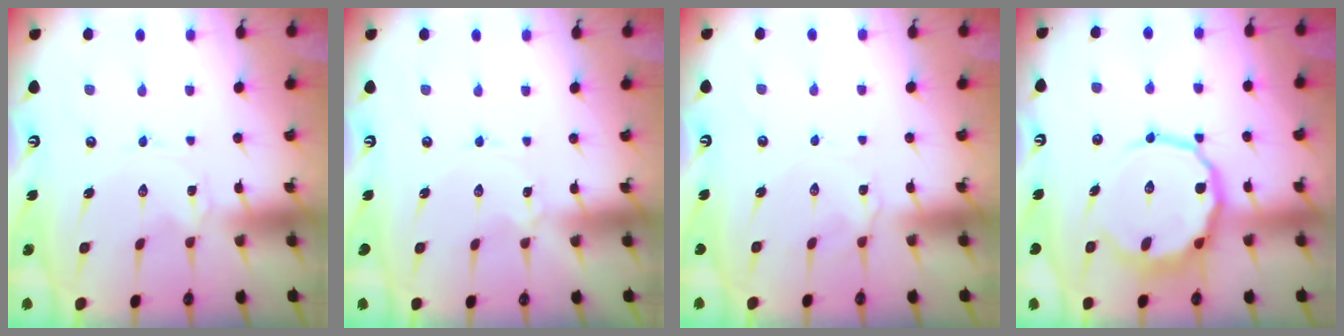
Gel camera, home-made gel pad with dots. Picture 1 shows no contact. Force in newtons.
{"total": 0.0}
{"total": 2.3, "press": 2.2, "slide": 0.4}
{"total": 12.4, "press": 12.2, "slide": 2.0}